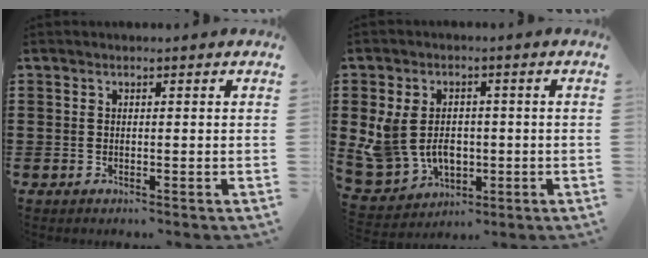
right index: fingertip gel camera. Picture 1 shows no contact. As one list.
[{"total": 7.8, "force": [-0.3, 6.4, 4.4], "torque": [-0.129, 0.009, -0.007]}]